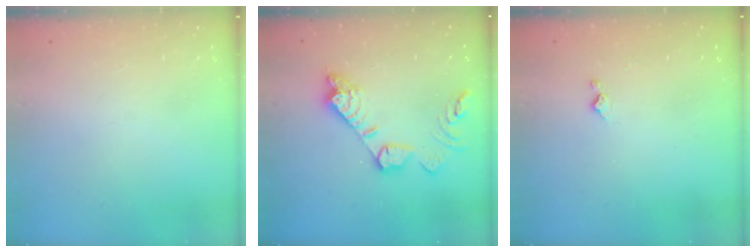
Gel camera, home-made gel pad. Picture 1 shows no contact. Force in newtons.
{"total": 16.9, "press": 16.9, "slide": 1.2}
{"total": 2.9, "press": 2.9, "slide": 0.5}